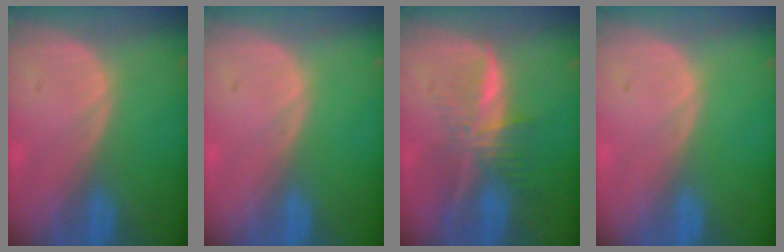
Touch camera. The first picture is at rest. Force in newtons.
{"total": 0.0}
{"total": 7.7, "press": 6.5, "slide": 4.1}
{"total": 0.0}